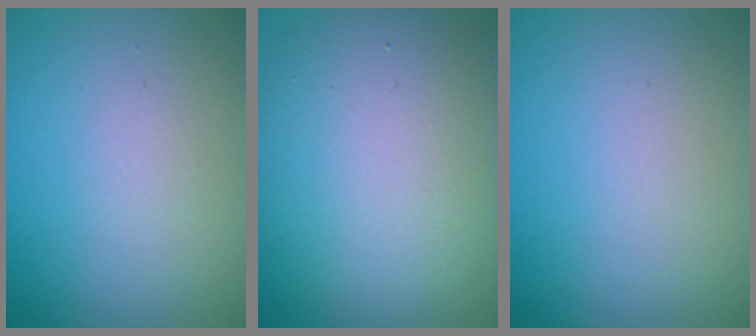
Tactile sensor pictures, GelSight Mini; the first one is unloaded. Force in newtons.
{"total": 11.9, "press": 11.9, "slide": 0.7}
{"total": 0.0}